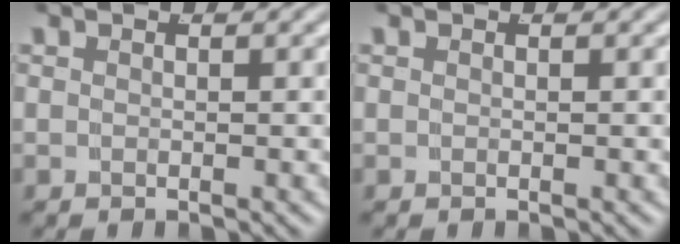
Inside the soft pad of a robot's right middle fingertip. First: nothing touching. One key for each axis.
{"total": 0.0}